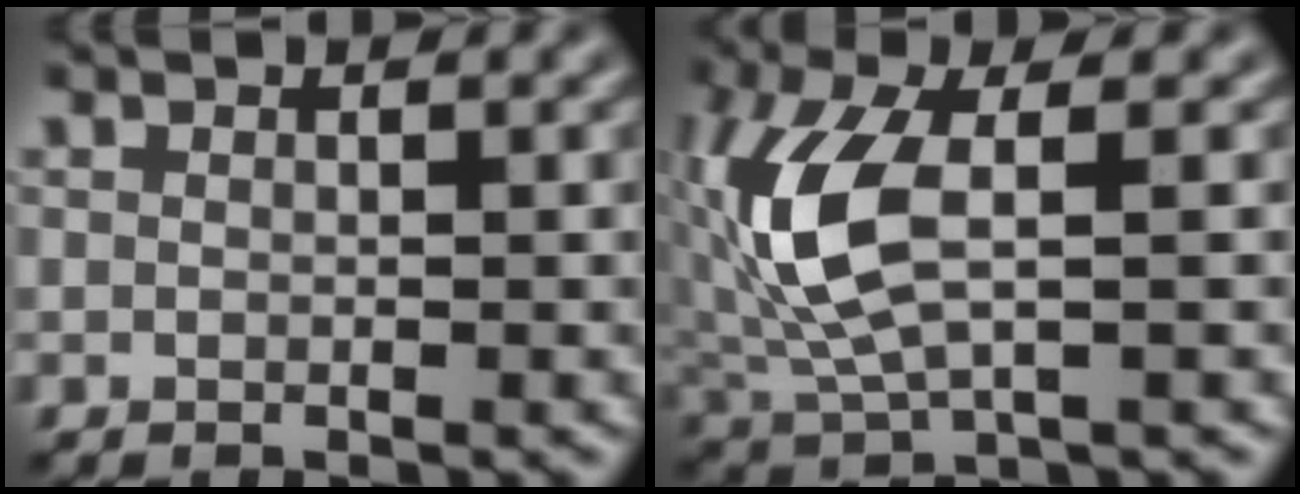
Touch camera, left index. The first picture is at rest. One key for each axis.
{"total": 7.5, "fx": 0.7, "fy": 3.3, "fz": 6.7, "tx": -0.166, "ty": -0.001, "tz": 0.016}